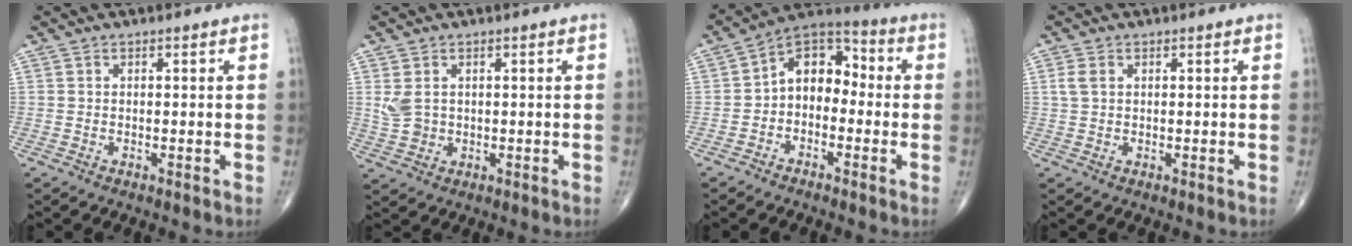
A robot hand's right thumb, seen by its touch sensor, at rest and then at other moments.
{"total": 3.6, "force": [0.9, 2.7, 2.2], "torque": [-0.041, -0.002, 0.027]}
{"total": 9.6, "force": [-1.1, 6.7, 6.8], "torque": [-0.076, 0.044, -0.041]}
{"total": 2.1, "force": [0.6, 1.4, 1.5], "torque": [-0.038, 0.007, 0.014]}